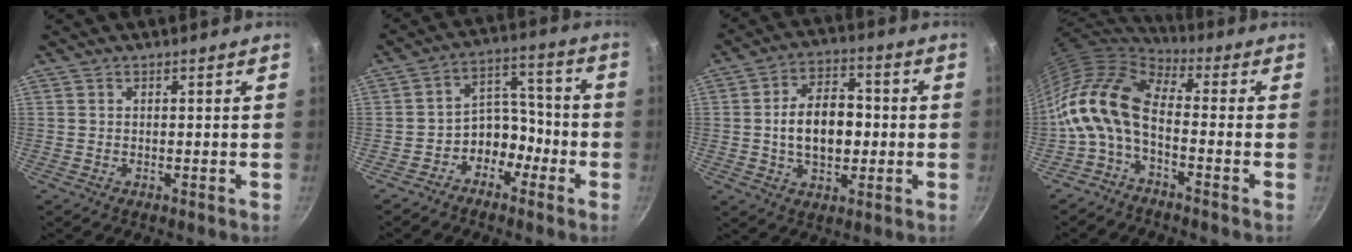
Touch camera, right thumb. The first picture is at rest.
{"total": 8.0, "force": [-4.4, 5.8, 3.2], "torque": [-0.003, 0.069, -0.078]}
{"total": 12.2, "force": [-0.6, 7.8, 9.3], "torque": [-0.126, 0.020, -0.013]}
{"total": 12.7, "force": [-2.3, 6.7, 10.6], "torque": [-0.212, 0.026, -0.057]}